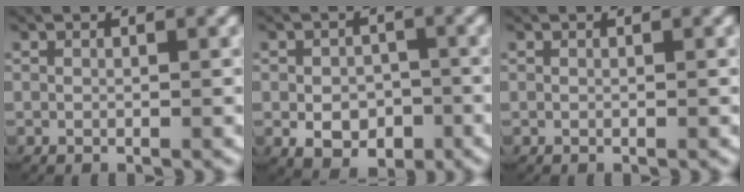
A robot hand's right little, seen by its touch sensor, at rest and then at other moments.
{"total": 4.8, "force": [-2.8, 3.2, 2.3], "torque": [-0.032, -0.019, -0.038]}
{"total": 0.0}